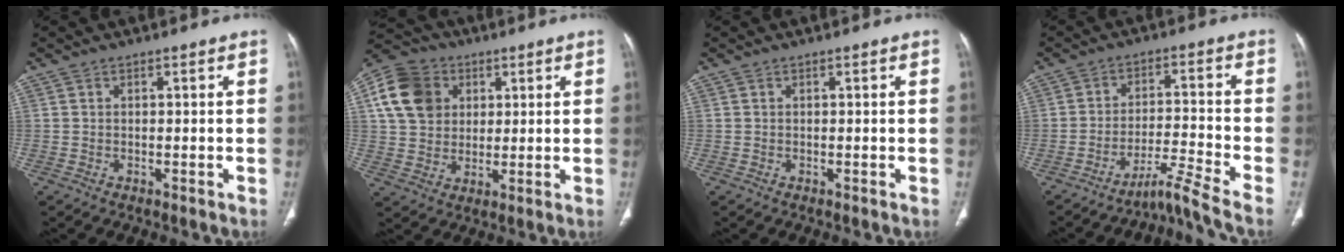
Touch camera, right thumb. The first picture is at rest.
{"total": 13.0, "force": [4.0, 10.7, 6.1], "torque": [-0.104, 0.003, 0.068]}
{"total": 0.0}
{"total": 6.6, "force": [-5.6, -2.8, 2.1], "torque": [-0.064, 0.046, -0.098]}